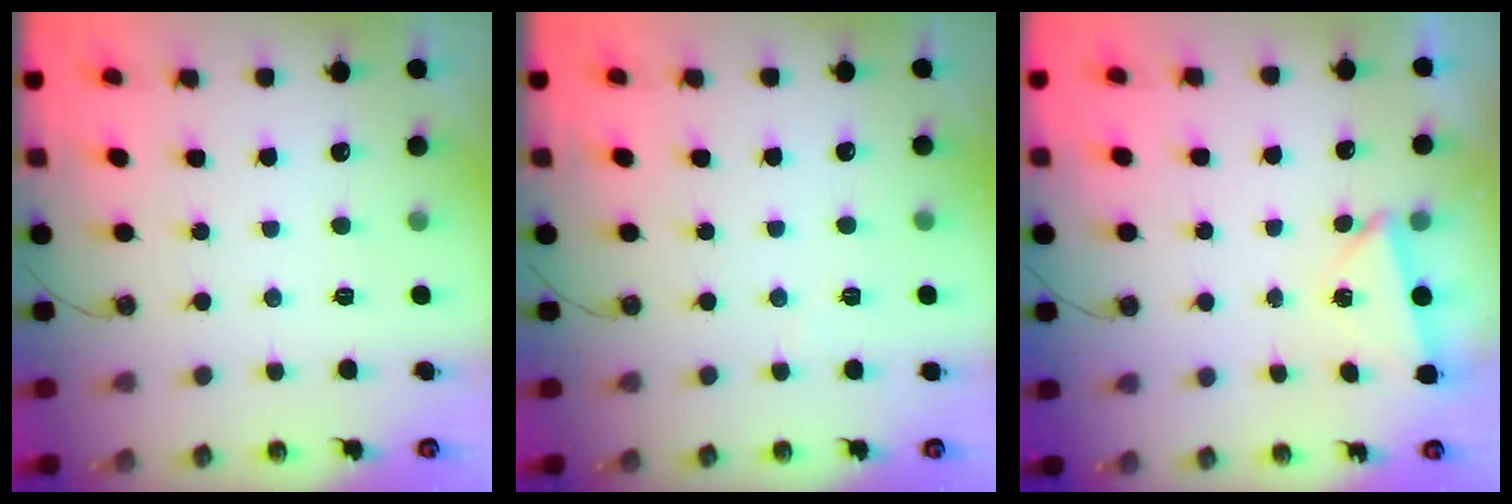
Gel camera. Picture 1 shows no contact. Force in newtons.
{"total": 3.3, "press": 2.5, "slide": 2.2}
{"total": 2.3, "press": 2.0, "slide": 1.2}